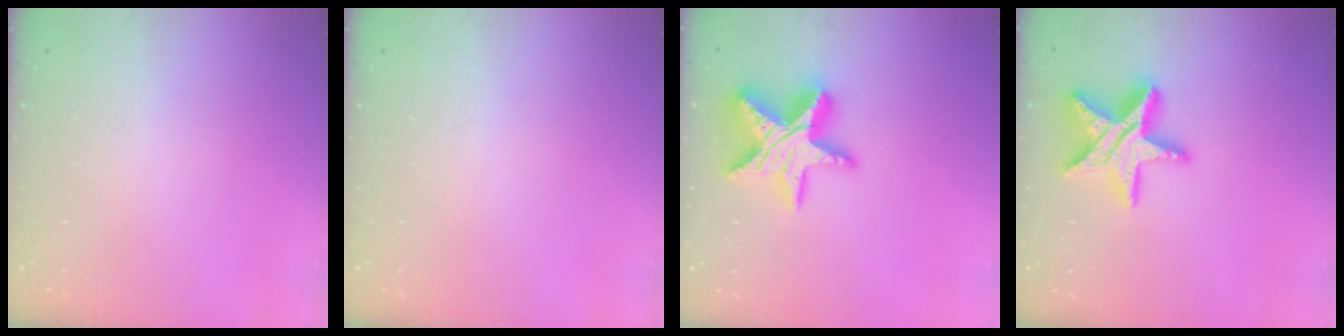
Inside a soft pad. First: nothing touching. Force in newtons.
{"total": 0.0}
{"total": 16.9, "press": 16.8, "slide": 1.4}
{"total": 16.4, "press": 16.4, "slide": 1.3}